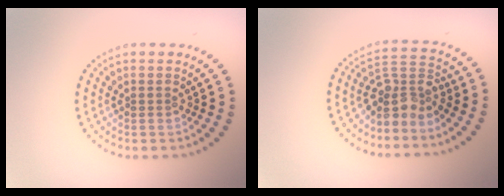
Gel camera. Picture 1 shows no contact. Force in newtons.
{"total": 3.7, "press": 3.0, "slide": 2.2}